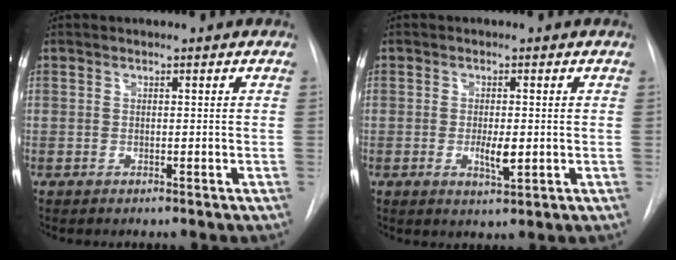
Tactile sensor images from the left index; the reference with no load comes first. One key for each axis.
{"total": 3.3, "fx": -0.4, "fy": 1.0, "fz": 3.1, "tx": -0.054, "ty": -0.004, "tz": -0.004}